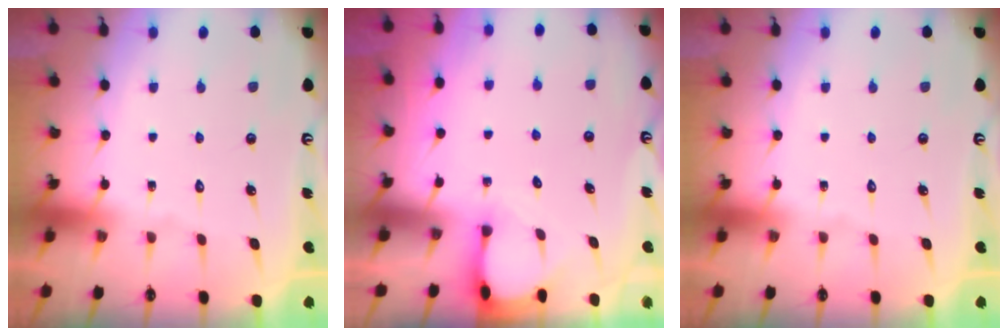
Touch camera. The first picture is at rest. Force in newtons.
{"total": 2.3, "press": 2.3, "slide": 0.3}
{"total": 0.0}